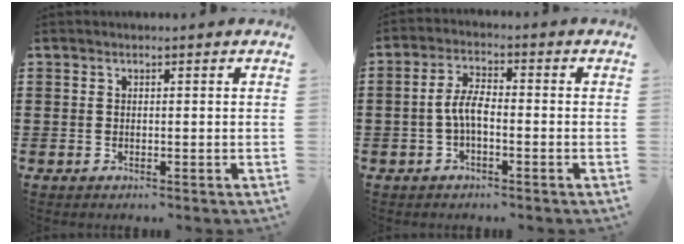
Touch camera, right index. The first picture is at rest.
{"total": 4.8, "force": [-1.1, 1.8, 4.3], "torque": [-0.103, -0.001, -0.029]}